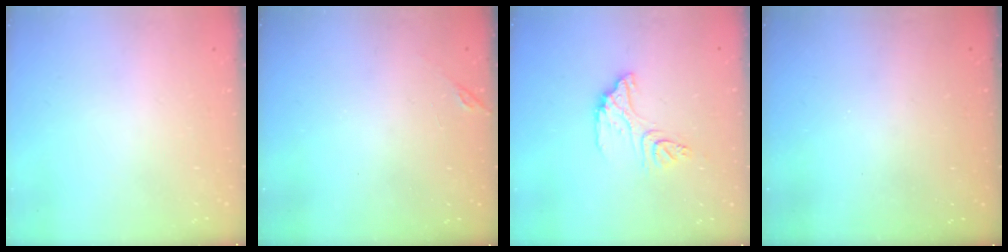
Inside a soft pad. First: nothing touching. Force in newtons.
{"total": 5.5, "press": 5.5, "slide": 0.1}
{"total": 12.5, "press": 12.4, "slide": 1.1}
{"total": 2.9, "press": 2.8, "slide": 1.0}